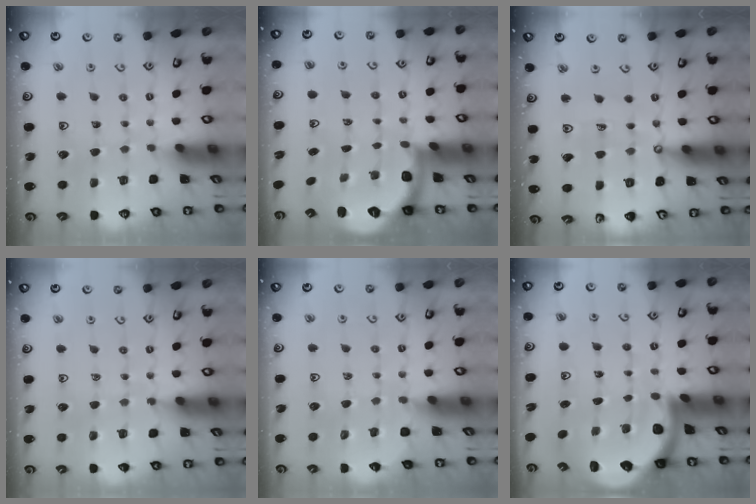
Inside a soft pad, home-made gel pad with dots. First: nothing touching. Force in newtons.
{"total": 2.0, "press": 1.5, "slide": 1.3}
{"total": 8.5, "press": 8.5, "slide": 0.7}
{"total": 5.1, "press": 4.9, "slide": 1.4}
{"total": 4.7, "press": 4.7, "slide": 0.7}
{"total": 4.3, "press": 4.2, "slide": 1.1}